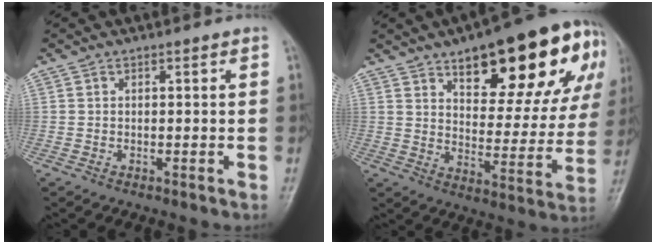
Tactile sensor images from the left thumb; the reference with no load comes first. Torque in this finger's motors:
{"motor_torque": [2.29, 2.28, 1.68, -1.09, 0.11]}